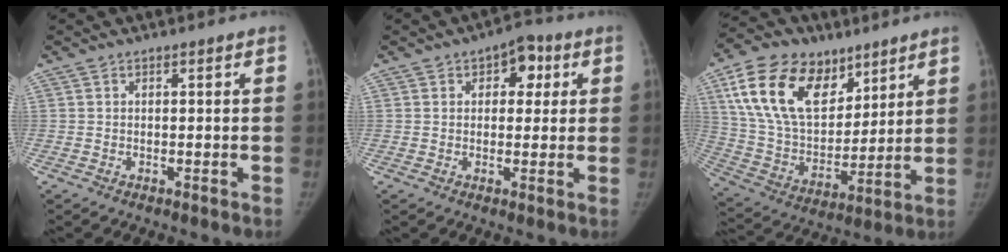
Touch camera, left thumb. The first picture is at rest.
{"total": 6.5, "force": [2.4, 4.2, 4.3], "torque": [-0.020, -0.001, 0.024]}
{"total": 23.3, "force": [12.1, 14.3, 13.9], "torque": [-0.236, -0.026, 0.224]}